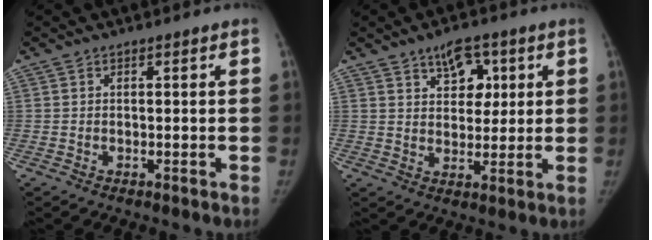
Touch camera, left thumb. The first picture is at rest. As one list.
[{"total": 7.2, "force": [3.4, 4.4, 4.5], "torque": [-0.038, -0.016, 0.053]}]